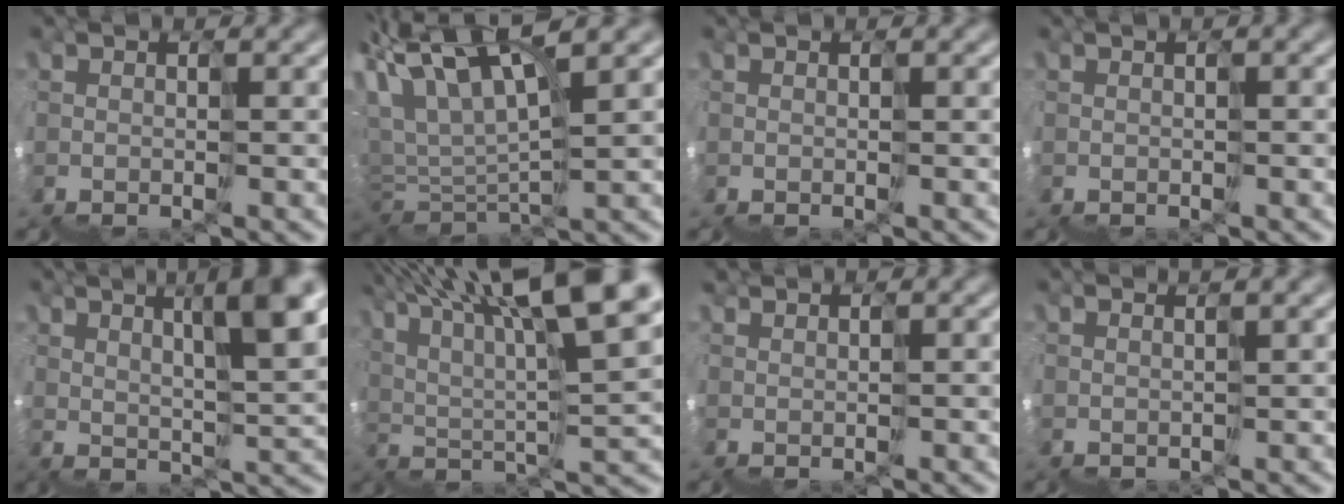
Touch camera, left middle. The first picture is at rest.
{"total": 4.0, "force": [4.0, -0.5, 0.4], "torque": [-0.047, 0.033, 0.065]}
{"total": 0.0}
{"total": 0.6, "force": [-0.2, 0.3, 0.5], "torque": [-0.004, 0.002, 0.000]}
{"total": 6.0, "force": [4.4, 0.7, 4.1], "torque": [-0.051, 0.031, 0.069]}
{"total": 11.0, "force": [8.1, 1.3, 7.3], "torque": [-0.152, 0.047, 0.140]}
{"total": 0.9, "force": [0.7, -0.1, -0.6], "torque": [0.010, 0.017, 0.017]}
{"total": 1.9, "force": [1.0, 0.4, 1.5], "torque": [-0.003, 0.027, 0.015]}